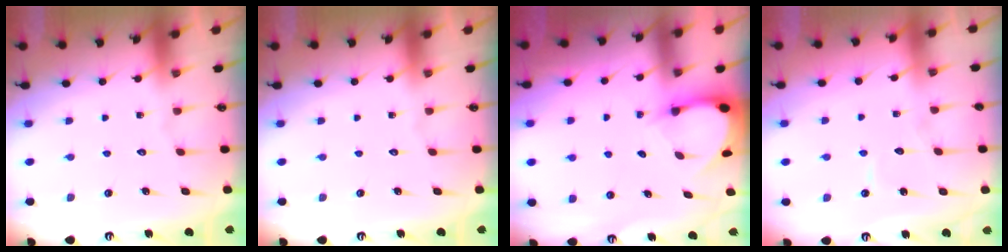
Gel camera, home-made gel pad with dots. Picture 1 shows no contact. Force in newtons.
{"total": 0.0}
{"total": 2.8, "press": 2.8, "slide": 0.2}
{"total": 3.5, "press": 3.5, "slide": 0.3}